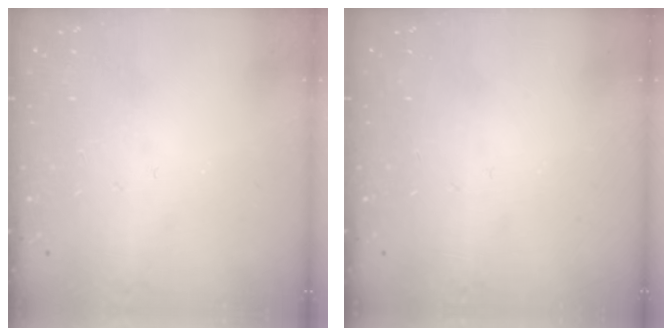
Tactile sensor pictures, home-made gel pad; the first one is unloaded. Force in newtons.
{"total": 0.0}